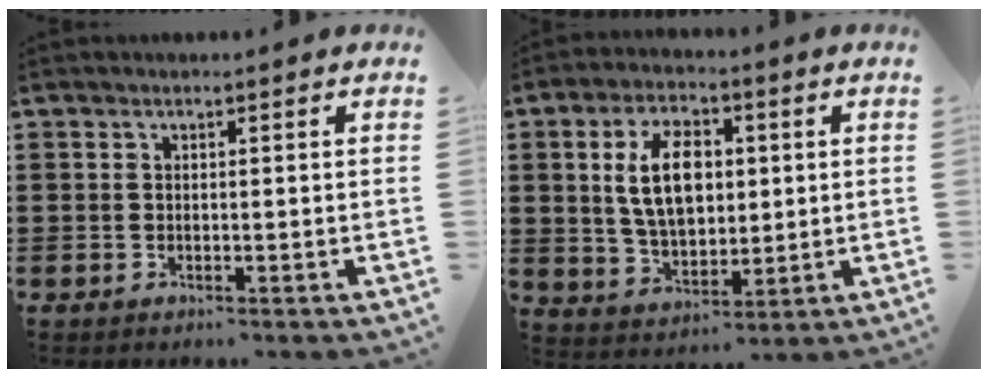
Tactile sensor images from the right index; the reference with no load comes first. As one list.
[{"total": 10.1, "force": [1.7, 5.9, 8.0], "torque": [-0.161, 0.010, 0.025]}]